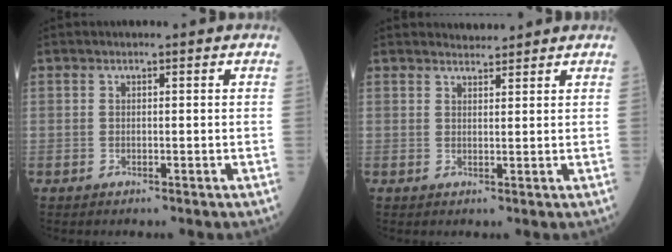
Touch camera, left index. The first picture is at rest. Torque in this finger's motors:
{"motor_torque": [-0.91, -0.07, -0.48, -0.05]}